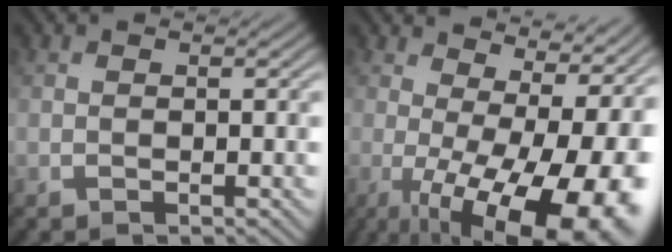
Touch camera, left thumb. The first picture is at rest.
{"total": 17.4, "force": [-2.1, 6.9, 15.9], "torque": [-0.179, -0.005, -0.023]}